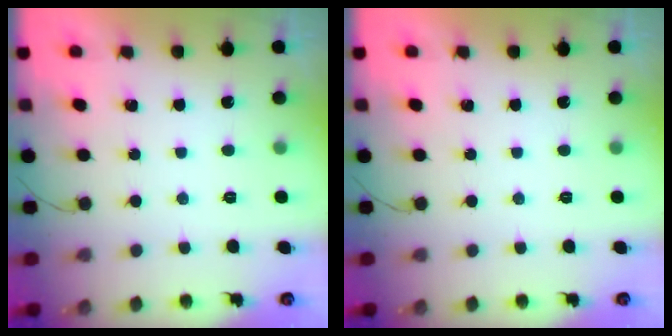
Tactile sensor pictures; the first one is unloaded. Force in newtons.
{"total": 0.0}